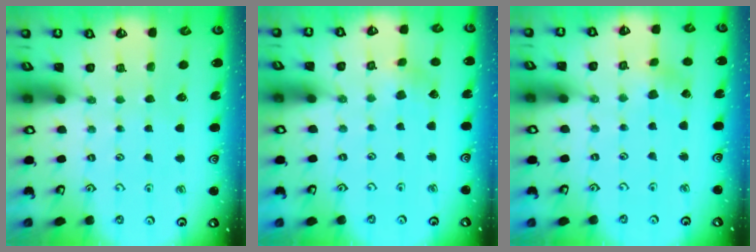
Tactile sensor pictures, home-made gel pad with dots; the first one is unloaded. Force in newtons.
{"total": 3.1, "press": 3.1, "slide": 0.4}
{"total": 2.5, "press": 2.4, "slide": 0.6}